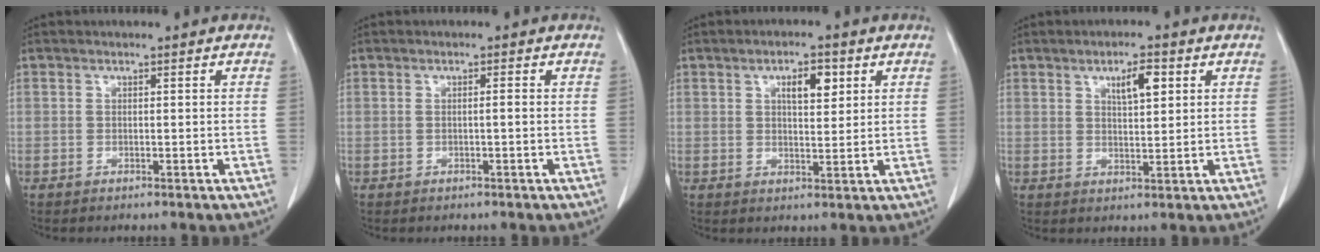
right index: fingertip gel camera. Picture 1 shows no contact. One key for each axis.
{"total": 1.1, "fx": -0.1, "fy": 0.0, "fz": 1.1, "tx": -0.020, "ty": 0.001, "tz": 0.000}
{"total": 4.8, "fx": 2.1, "fy": 1.7, "fz": 4.0, "tx": -0.066, "ty": 0.002, "tz": 0.034}
{"total": 4.6, "fx": 2.1, "fy": 1.3, "fz": 3.9, "tx": -0.066, "ty": 0.000, "tz": 0.037}